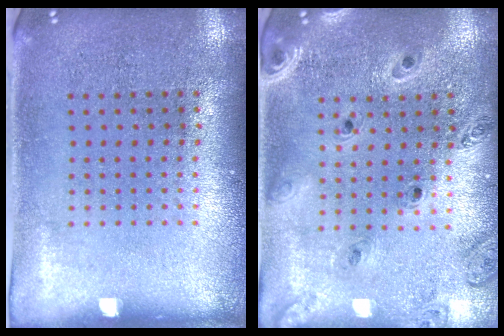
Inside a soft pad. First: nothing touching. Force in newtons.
{"total": 1.3, "press": 1.3, "slide": 0.1}